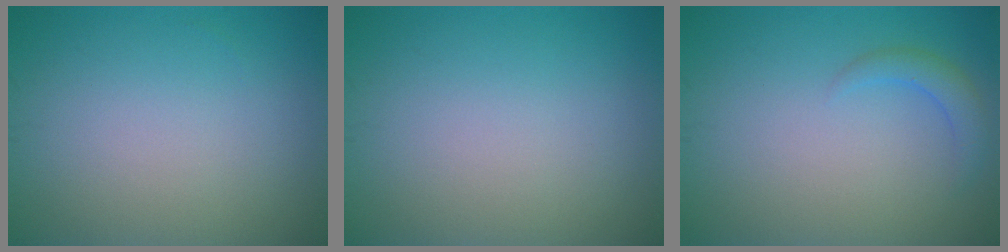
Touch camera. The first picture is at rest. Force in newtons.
{"total": 0.0}
{"total": 1.8, "press": 1.8, "slide": 0.2}